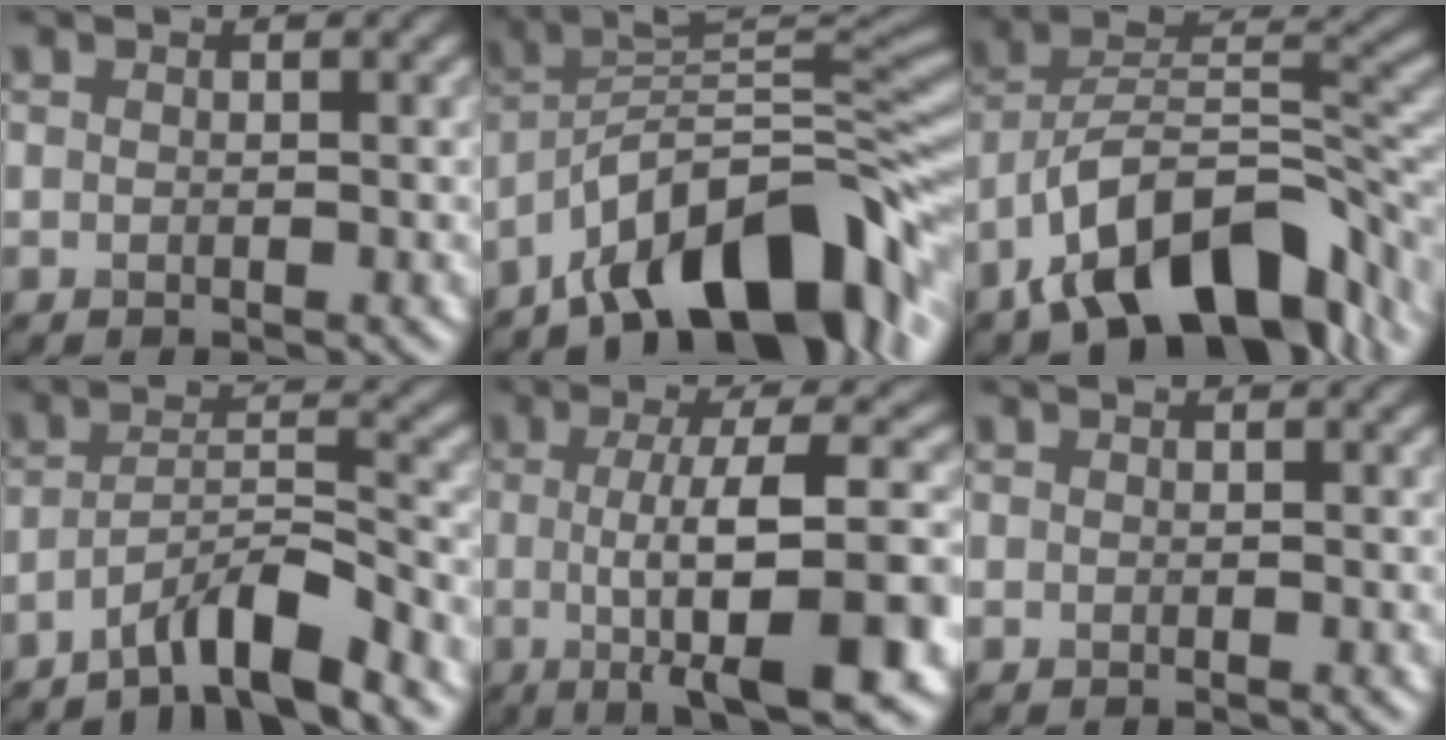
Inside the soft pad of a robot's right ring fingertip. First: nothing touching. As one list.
[{"total": 11.9, "force": [-6.9, 4.4, 8.7], "torque": [-0.114, 0.022, -0.128]}, {"total": 12.3, "force": [-7.4, 5.6, 8.0], "torque": [-0.127, 0.009, -0.141]}, {"total": 5.5, "force": [-4.2, 0.7, 3.6], "torque": [-0.057, 0.011, -0.077]}, {"total": 12.1, "force": [-2.1, 3.2, 11.5], "torque": [-0.145, 0.005, -0.038]}, {"total": 0.0}]